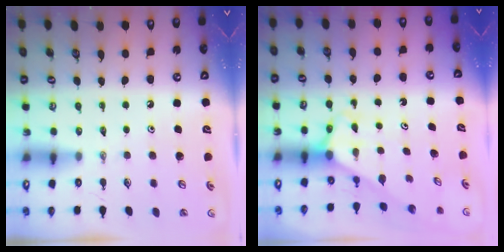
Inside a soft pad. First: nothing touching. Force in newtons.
{"total": 2.6, "press": 2.6, "slide": 0.2}